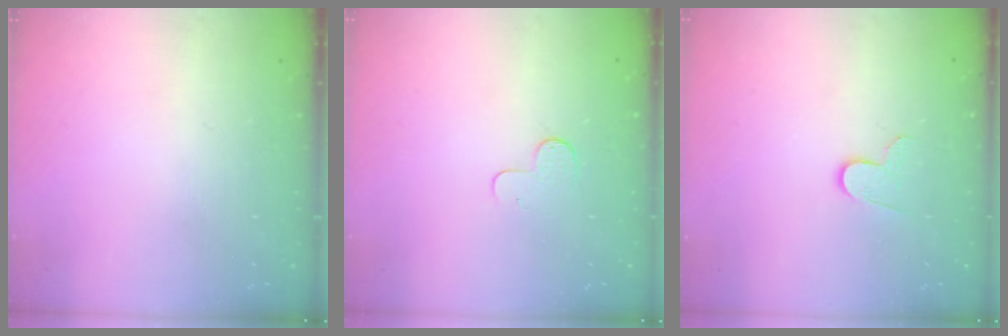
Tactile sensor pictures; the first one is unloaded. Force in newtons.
{"total": 5.6, "press": 5.6, "slide": 0.5}
{"total": 6.0, "press": 6.0, "slide": 0.6}